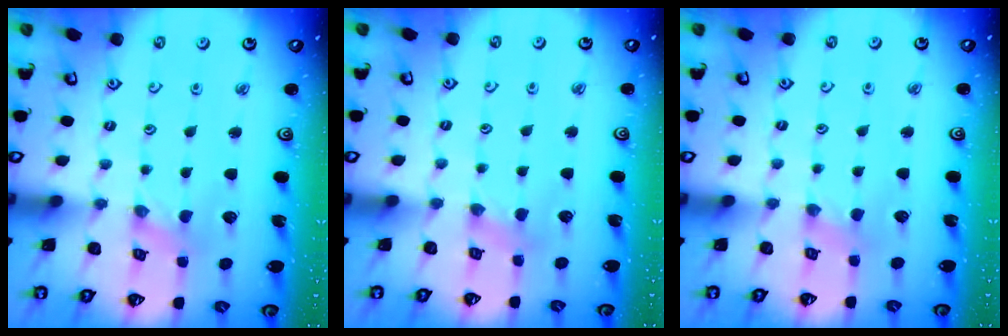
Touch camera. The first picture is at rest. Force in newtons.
{"total": 2.3, "press": 2.2, "slide": 0.4}
{"total": 2.2, "press": 2.2, "slide": 0.4}